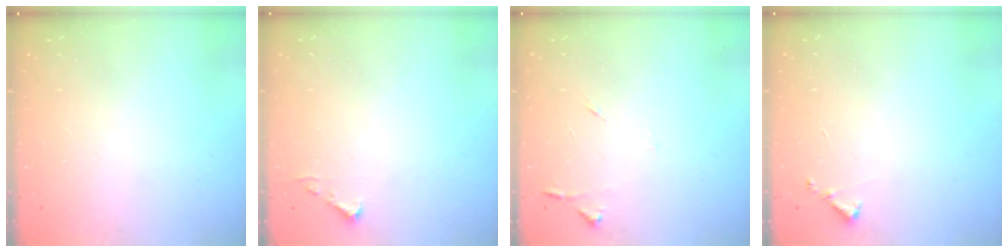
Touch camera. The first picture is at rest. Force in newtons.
{"total": 3.5, "press": 3.5, "slide": 0.4}
{"total": 6.7, "press": 6.7, "slide": 0.7}
{"total": 3.6, "press": 3.6, "slide": 0.3}